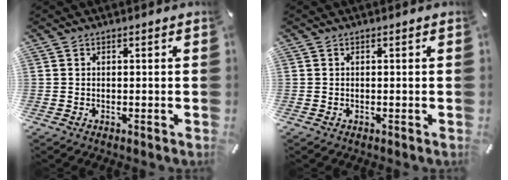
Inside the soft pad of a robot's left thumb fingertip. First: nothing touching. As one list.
[{"total": 0.0}]